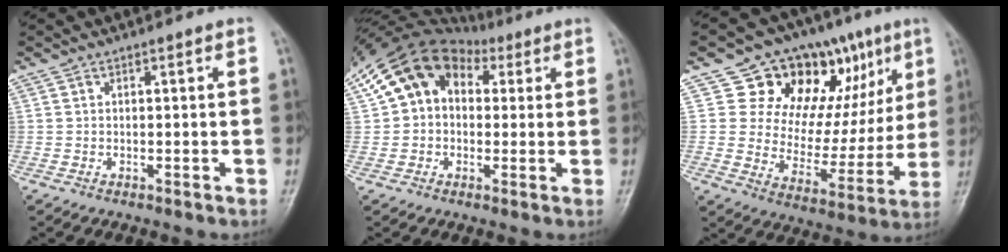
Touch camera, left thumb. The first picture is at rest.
{"total": 14.3, "force": [4.4, 10.6, 8.6], "torque": [-0.148, 0.041, 0.068]}
{"total": 19.6, "force": [9.6, 12.0, 12.1], "torque": [-0.094, -0.029, 0.151]}